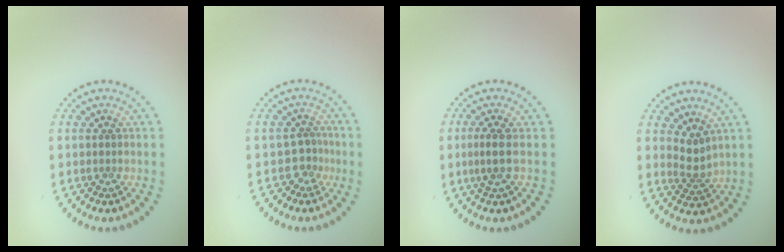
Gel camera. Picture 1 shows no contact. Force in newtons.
{"total": 1.8, "press": 1.2, "slide": 1.3}
{"total": 2.0, "press": 1.5, "slide": 1.4}
{"total": 1.9, "press": 1.3, "slide": 1.4}